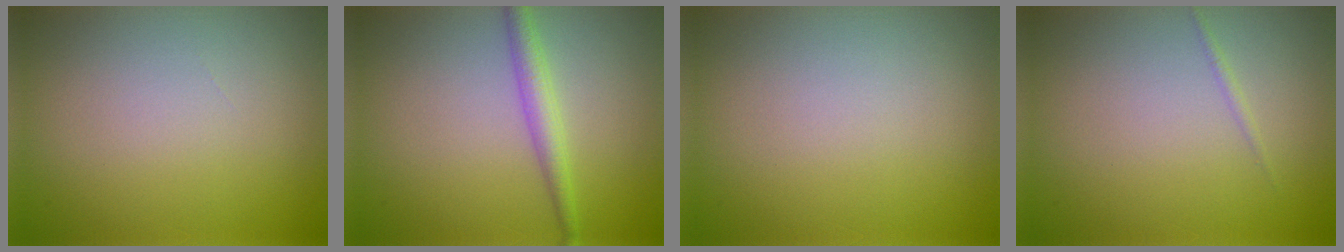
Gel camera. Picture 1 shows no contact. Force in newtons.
{"total": 2.4, "press": 2.4, "slide": 0.0}
{"total": 0.0}
{"total": 0.5, "press": 0.5, "slide": 0.0}